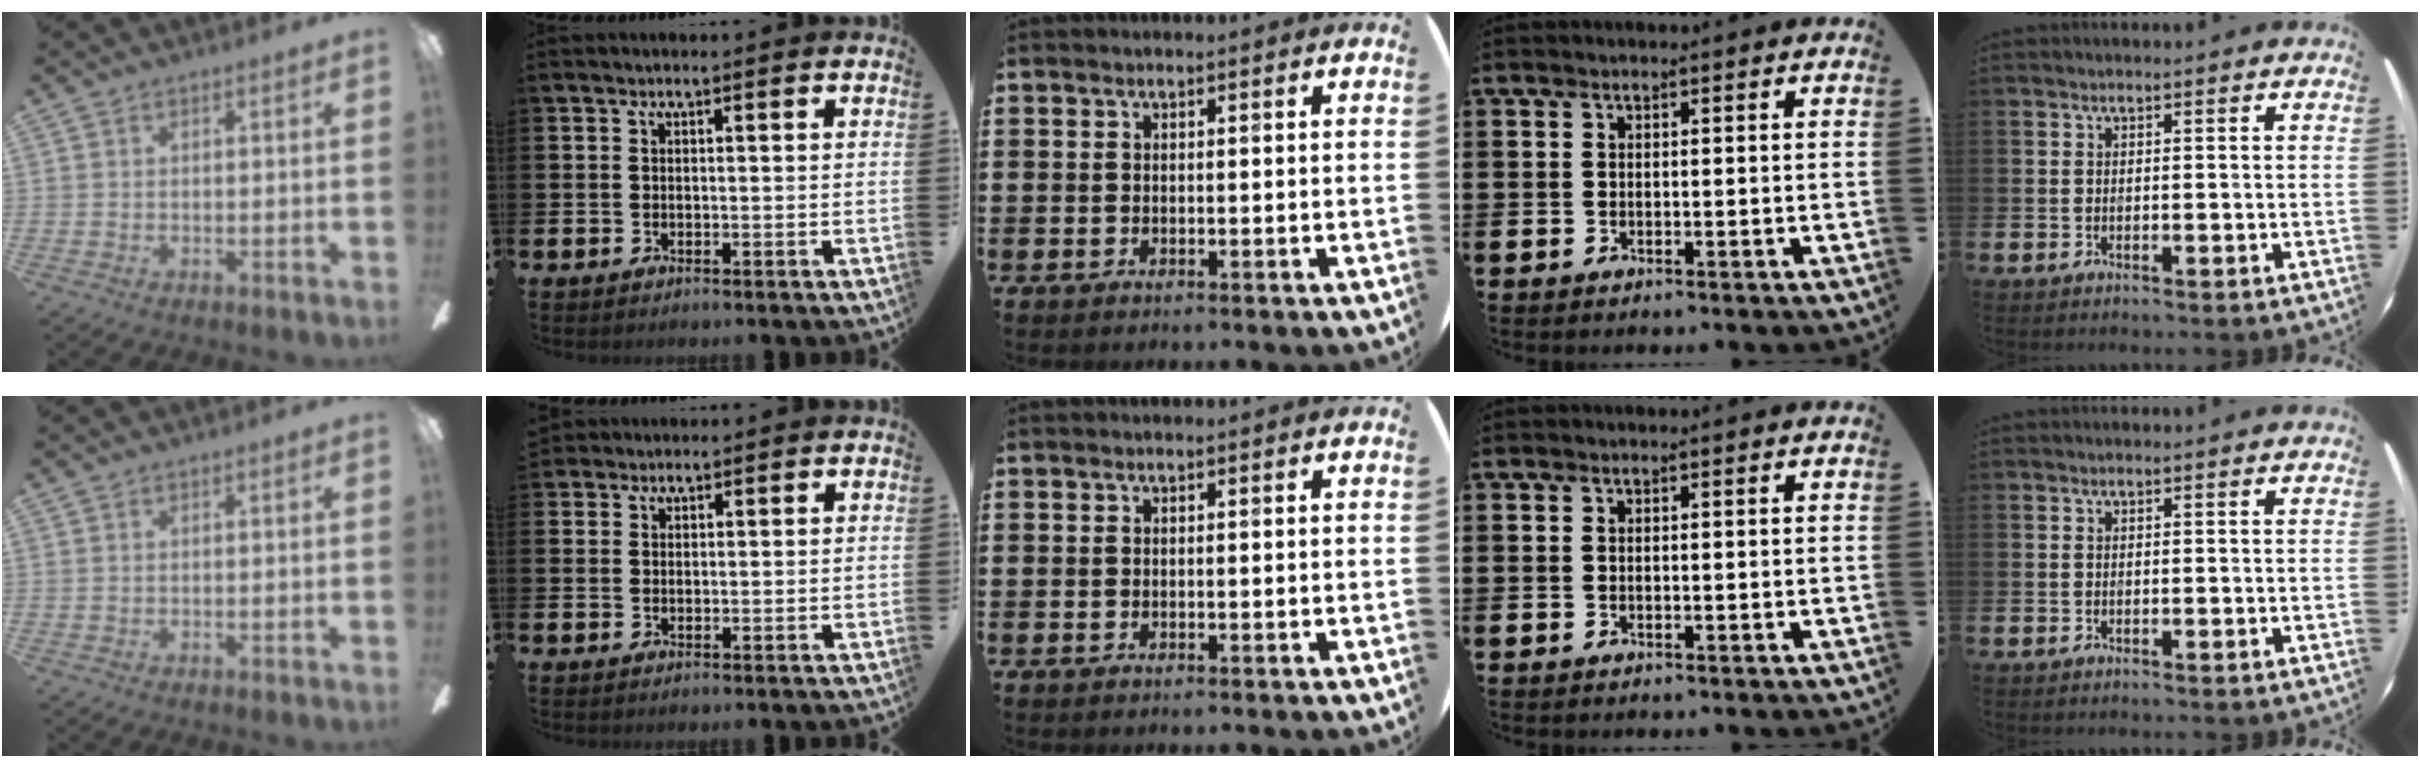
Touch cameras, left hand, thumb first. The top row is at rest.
{"index": {"total": 1.9, "force": [1.7, 0.8, 0.0], "torque": [0.003, -0.001, 0.032]}}